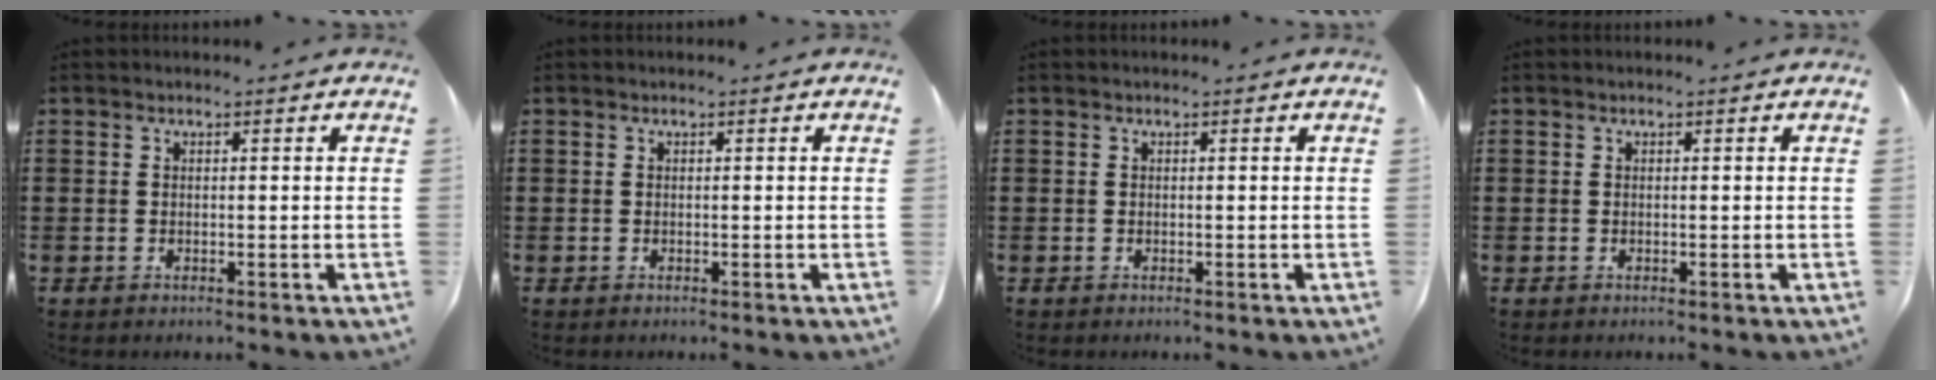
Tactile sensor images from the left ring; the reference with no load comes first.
{"total": 0.0}
{"total": 0.0}
{"total": 0.0}